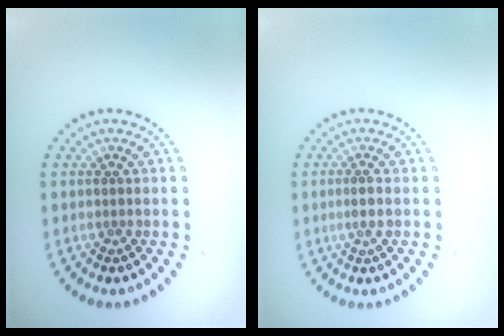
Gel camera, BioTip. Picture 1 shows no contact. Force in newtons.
{"total": 1.2, "press": 1.1, "slide": 0.5}